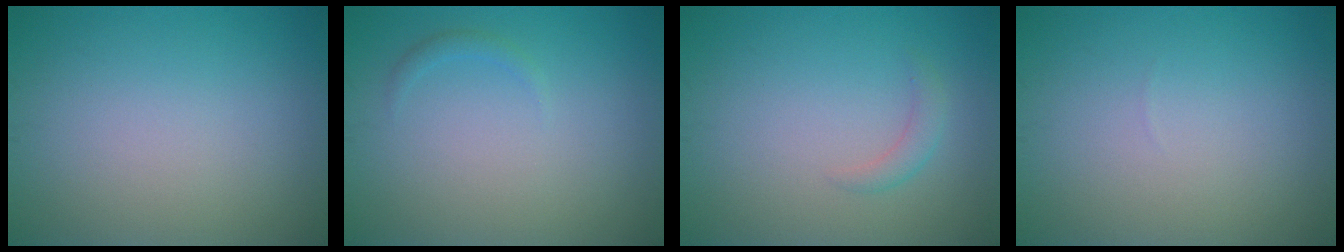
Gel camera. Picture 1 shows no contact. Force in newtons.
{"total": 0.8, "press": 0.8, "slide": 0.1}
{"total": 1.2, "press": 1.2, "slide": 0.1}
{"total": 0.0}